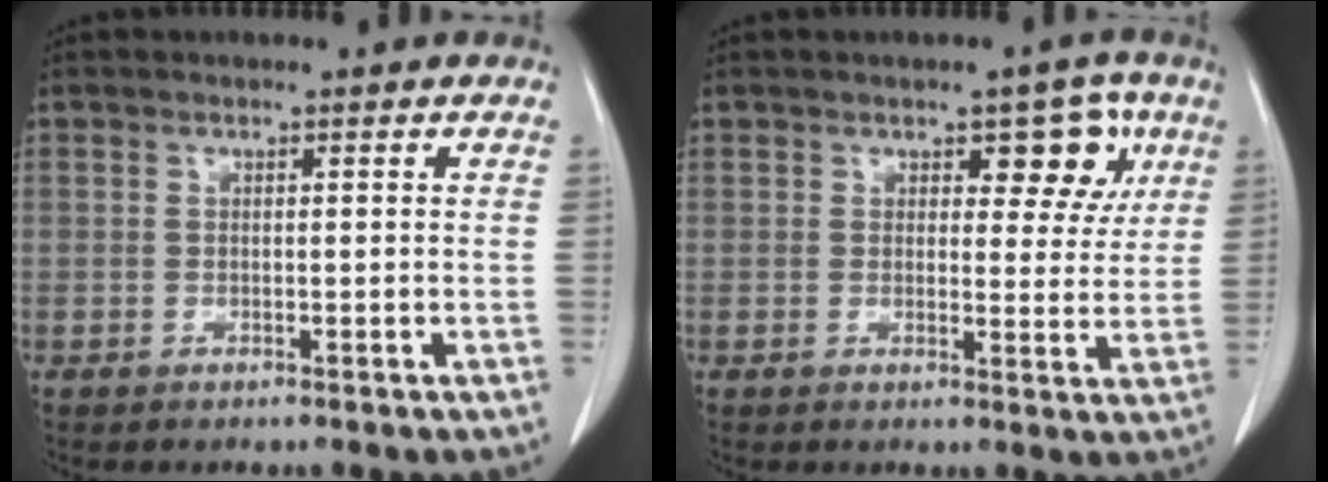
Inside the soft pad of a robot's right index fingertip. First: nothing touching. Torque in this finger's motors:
{"motor_torque": [0.15, 0.13, 0.14, 0.01]}